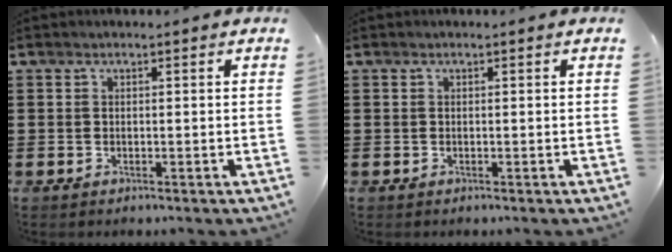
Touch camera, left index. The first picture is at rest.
{"total": 0.0}